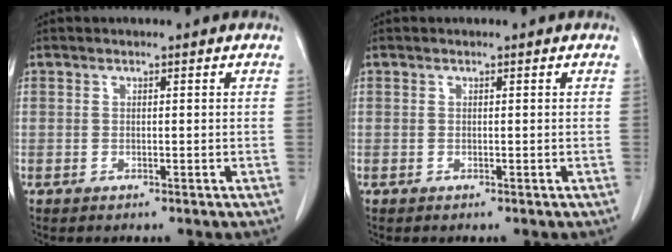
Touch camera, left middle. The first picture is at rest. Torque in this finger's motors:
{"motor_torque": [0.03, -0.07, -0.04, -0.06]}